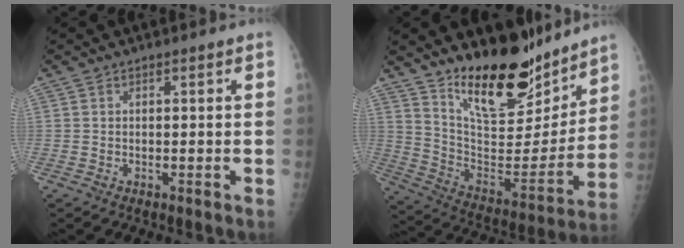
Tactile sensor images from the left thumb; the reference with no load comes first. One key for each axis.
{"total": 21.4, "fx": 16.6, "fy": 7.6, "fz": 11.0, "tx": -0.121, "ty": -0.118, "tz": 0.281}